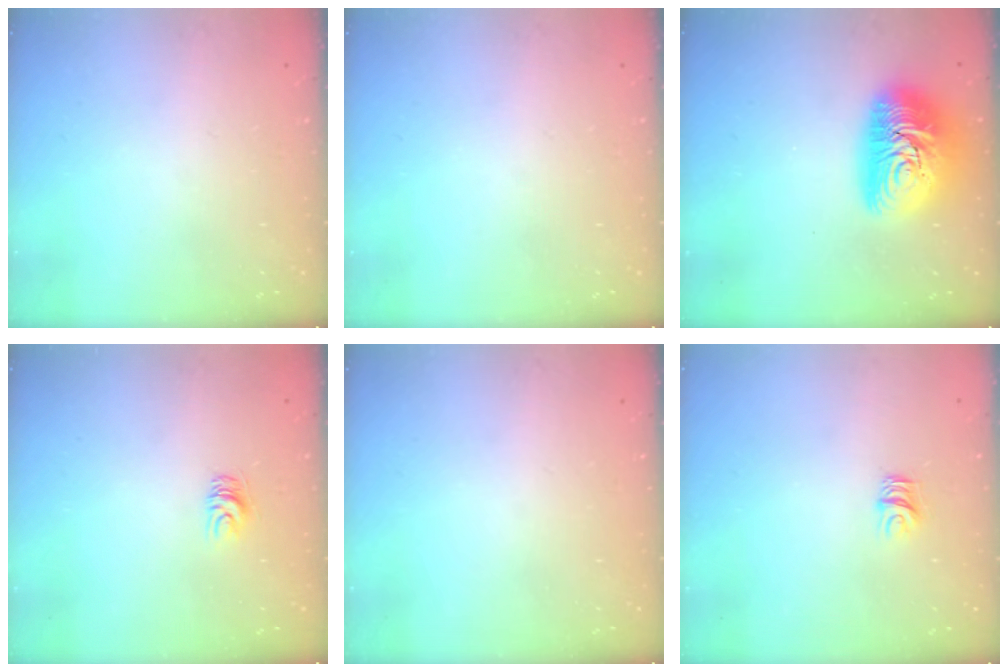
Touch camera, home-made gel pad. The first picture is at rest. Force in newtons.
{"total": 0.0}
{"total": 15.7, "press": 15.7, "slide": 1.1}
{"total": 5.0, "press": 4.9, "slide": 0.4}
{"total": 0.0}
{"total": 4.7, "press": 4.7, "slide": 0.5}